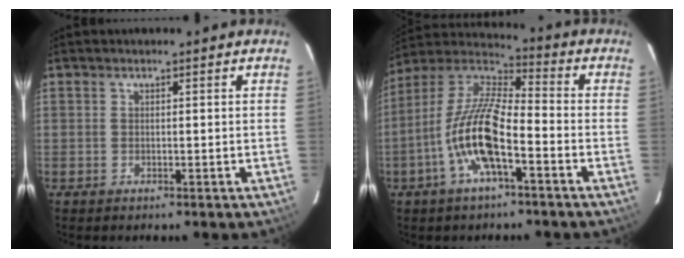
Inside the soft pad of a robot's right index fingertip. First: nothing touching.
{"total": 14.0, "force": [-5.5, 3.9, 12.2], "torque": [-0.248, -0.001, -0.112]}